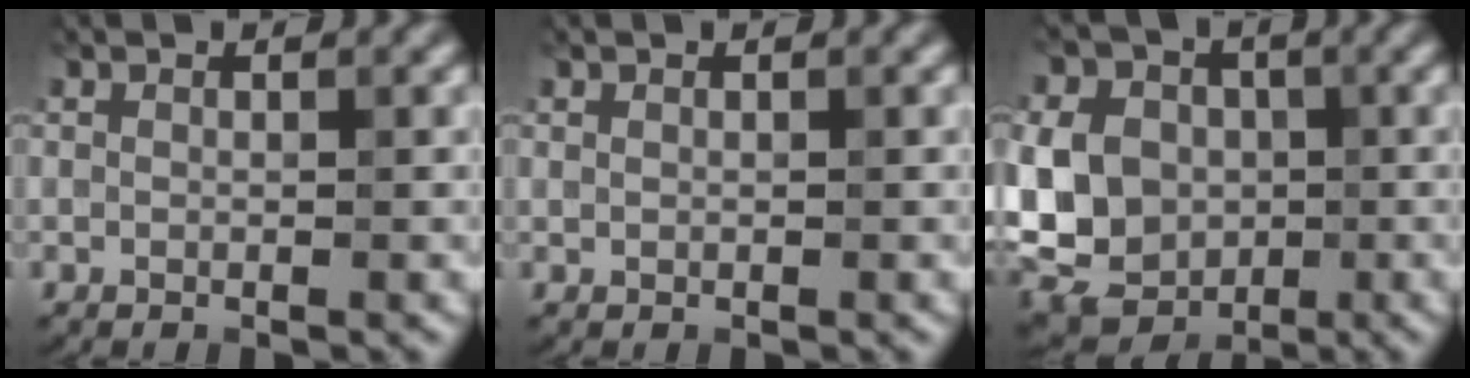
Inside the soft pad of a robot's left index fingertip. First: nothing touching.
{"total": 0.0}
{"total": 11.2, "force": [-0.1, 9.7, 5.7], "torque": [-0.108, 0.011, -0.032]}